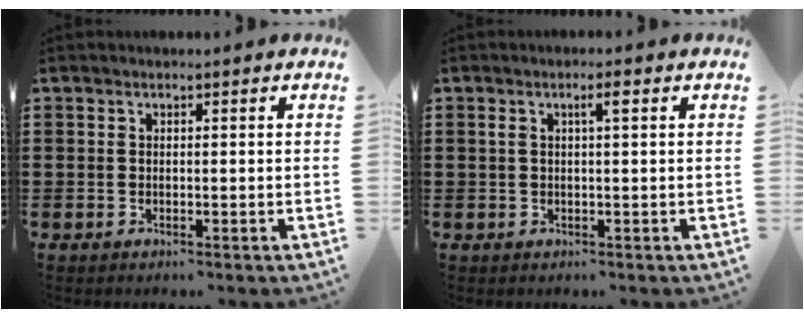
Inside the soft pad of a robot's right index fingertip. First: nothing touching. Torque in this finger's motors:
{"motor_torque": [0.43, -0.15, 0.13, 0.03]}